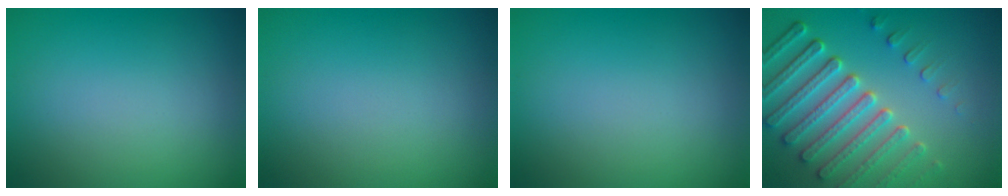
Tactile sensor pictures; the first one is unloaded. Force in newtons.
{"total": 0.0}
{"total": 0.0}
{"total": 6.7, "press": 5.4, "slide": 4.1}